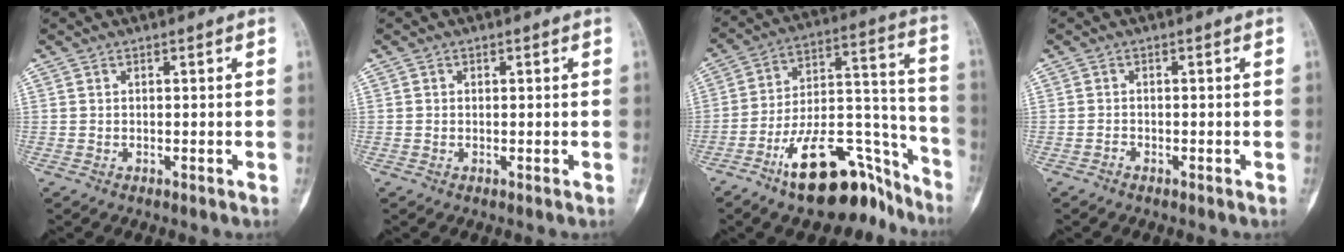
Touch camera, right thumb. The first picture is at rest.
{"total": 0.0}
{"total": 20.5, "force": [-14.0, 8.3, 12.5], "torque": [-0.163, 0.121, -0.228]}
{"total": 0.6, "force": [-0.5, 0.2, 0.0], "torque": [-0.001, 0.001, -0.015]}